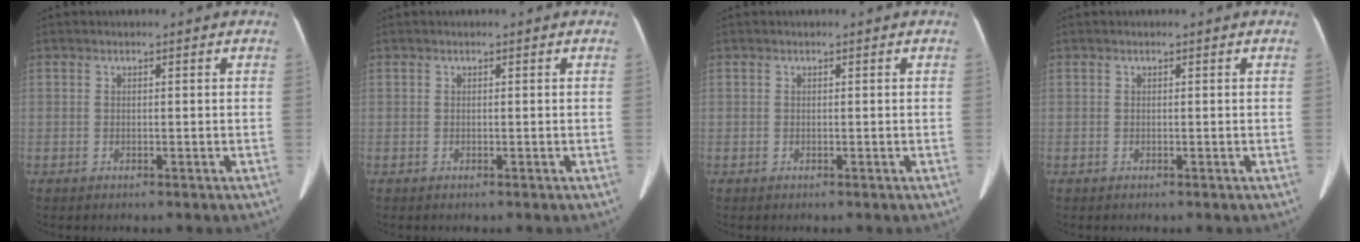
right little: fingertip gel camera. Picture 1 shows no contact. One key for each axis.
{"total": 0.0}
{"total": 0.0}
{"total": 0.0}